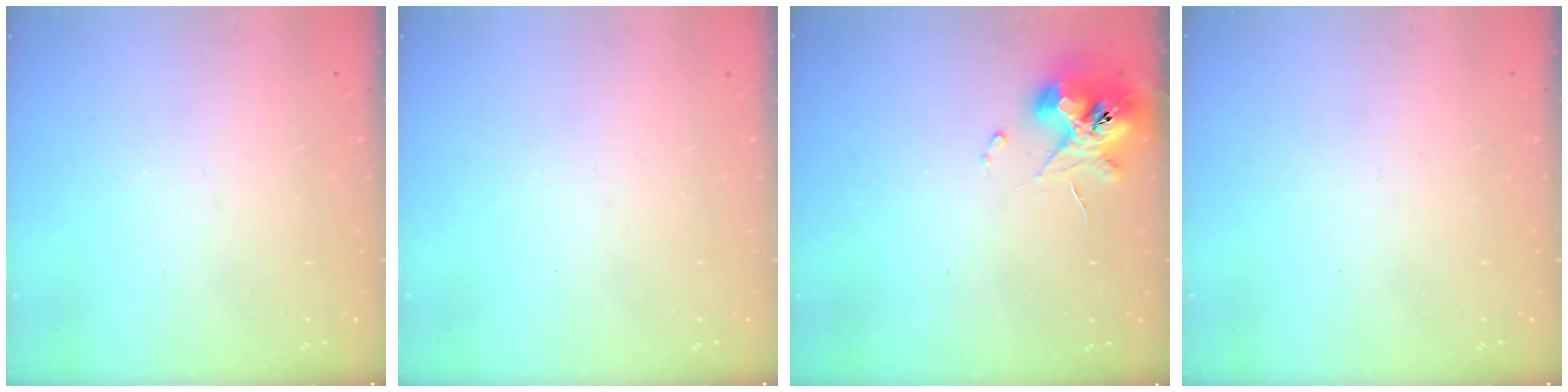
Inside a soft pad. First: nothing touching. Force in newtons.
{"total": 0.0}
{"total": 10.2, "press": 10.1, "slide": 1.5}
{"total": 0.0}